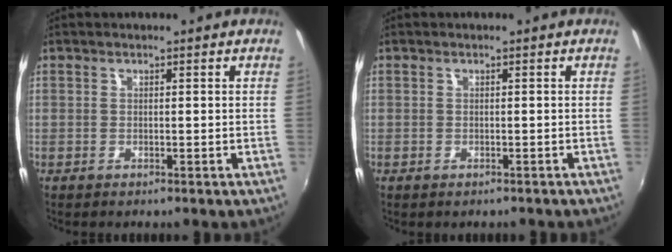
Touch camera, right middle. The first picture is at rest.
{"total": 0.7, "force": [-0.6, 0.3, 0.3], "torque": [-0.009, 0.000, -0.005]}